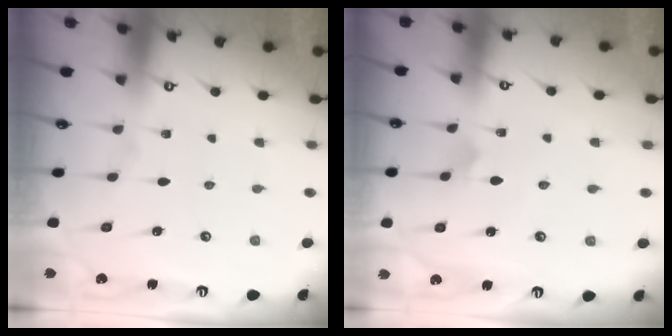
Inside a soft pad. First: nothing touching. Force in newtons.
{"total": 3.6, "press": 3.6, "slide": 0.2}